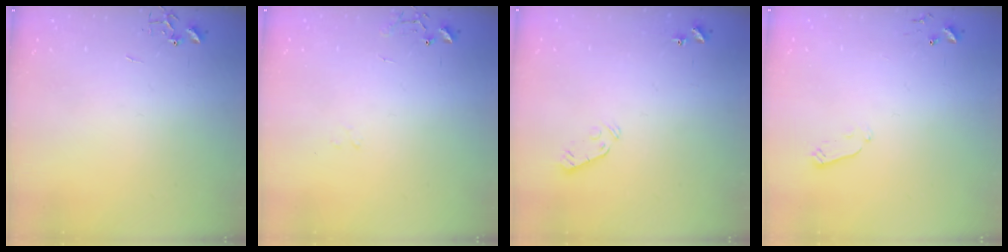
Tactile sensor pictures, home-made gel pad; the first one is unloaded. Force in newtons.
{"total": 8.0, "press": 8.0, "slide": 0.9}
{"total": 3.5, "press": 3.5, "slide": 0.4}
{"total": 2.9, "press": 2.9, "slide": 0.4}